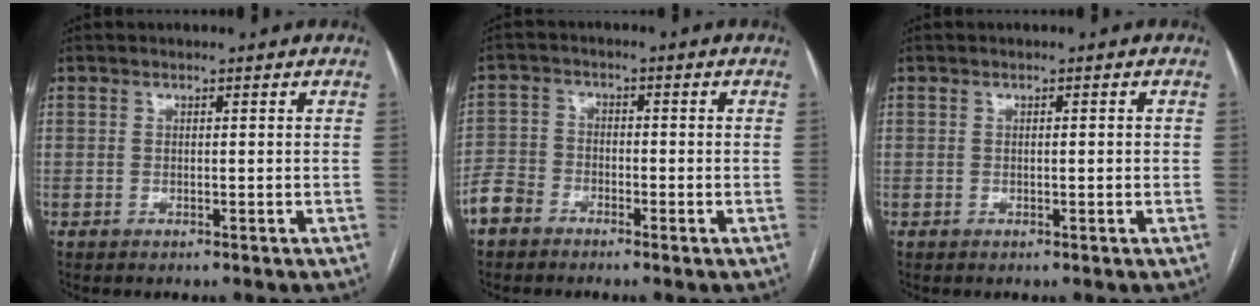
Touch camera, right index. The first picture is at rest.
{"total": 4.2, "force": [-3.1, 2.8, 0.6], "torque": [-0.015, 0.013, -0.071]}
{"total": 0.9, "force": [0.0, 0.2, 0.9], "torque": [-0.014, 0.001, 0.001]}